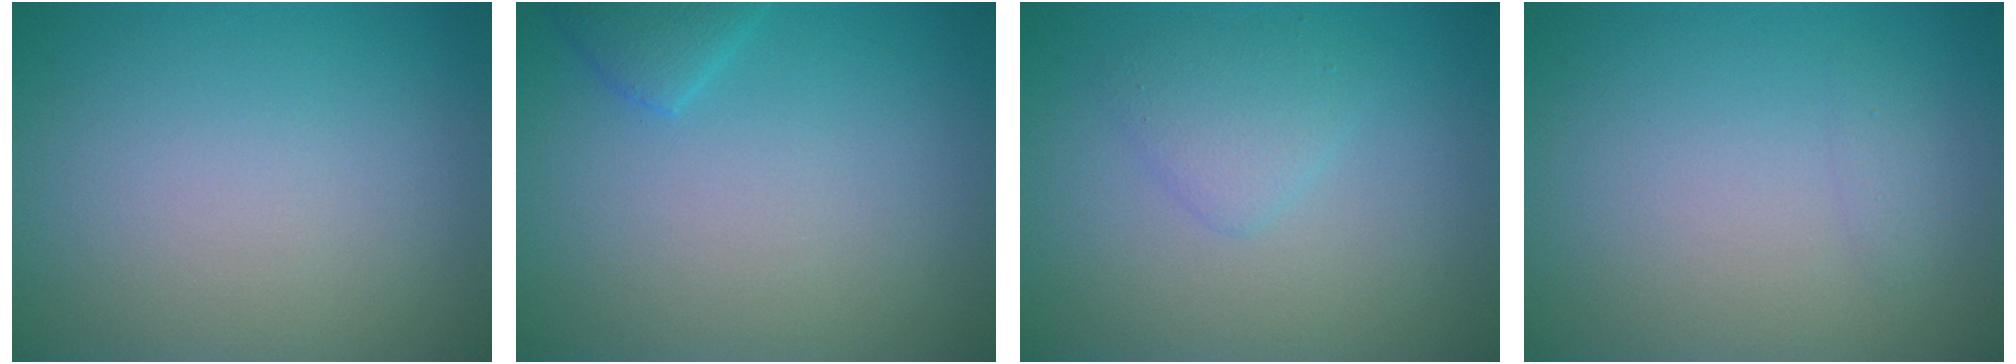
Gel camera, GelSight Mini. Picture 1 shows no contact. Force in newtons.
{"total": 1.6, "press": 1.6, "slide": 0.2}
{"total": 1.8, "press": 1.8, "slide": 0.1}
{"total": 0.7, "press": 0.7, "slide": 0.0}